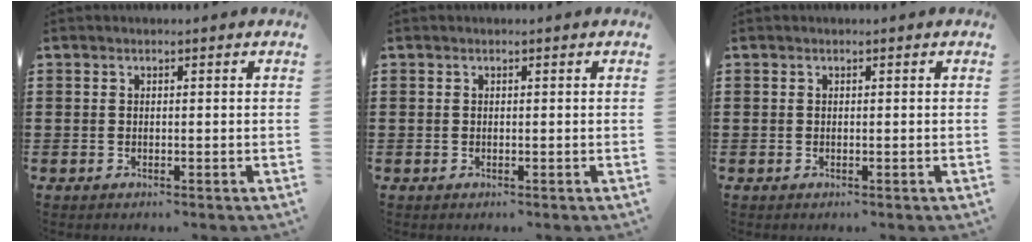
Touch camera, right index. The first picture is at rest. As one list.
[{"total": 0.0}, {"total": 0.0}]